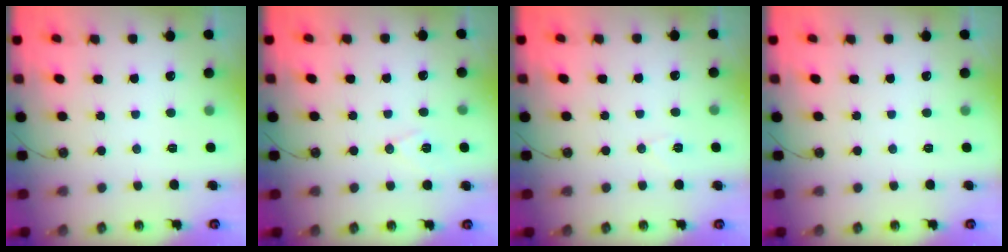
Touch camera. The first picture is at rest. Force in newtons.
{"total": 8.0, "press": 6.9, "slide": 4.1}
{"total": 5.5, "press": 5.2, "slide": 1.8}
{"total": 0.0}